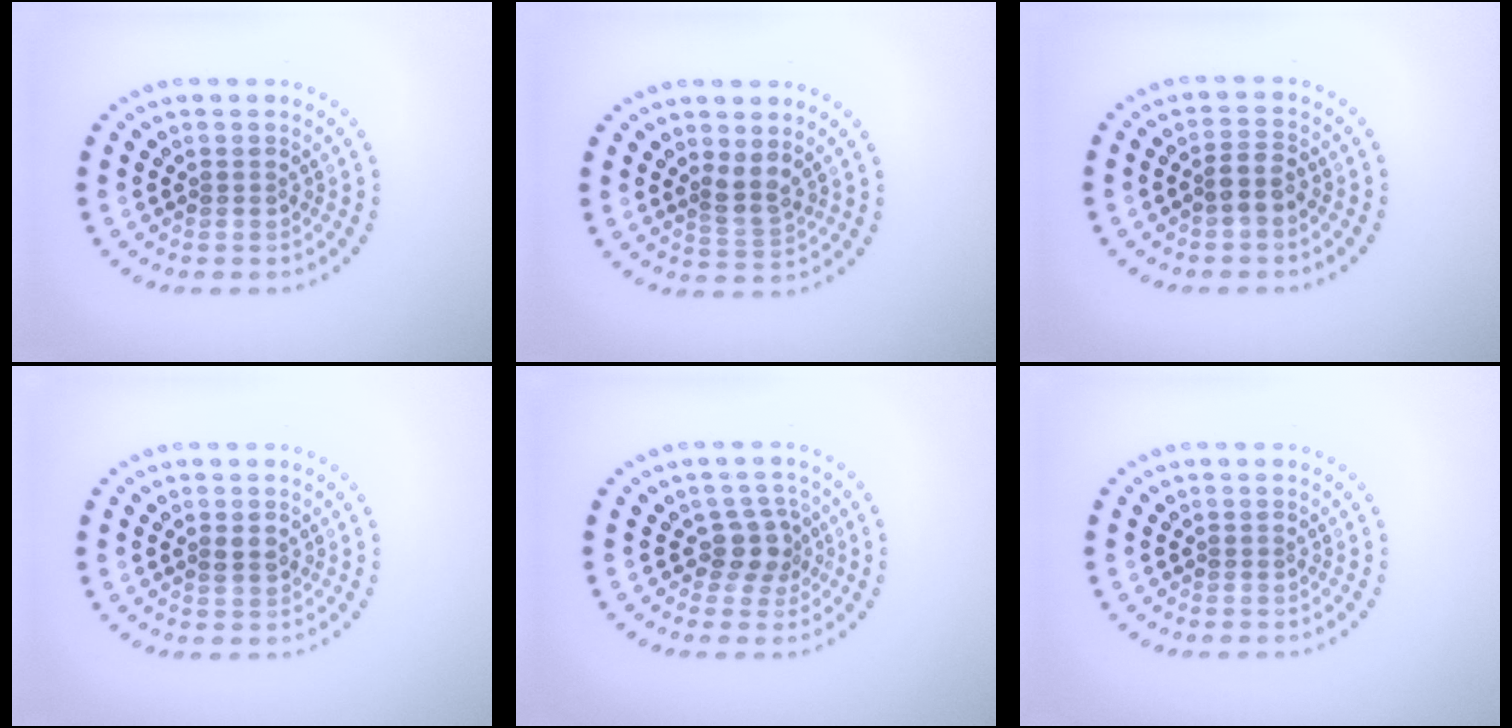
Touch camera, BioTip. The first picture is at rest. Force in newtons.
{"total": 2.2, "press": 1.7, "slide": 1.3}
{"total": 2.0, "press": 1.8, "slide": 0.8}
{"total": 1.2, "press": 1.1, "slide": 0.2}
{"total": 2.6, "press": 2.1, "slide": 1.6}
{"total": 0.0}